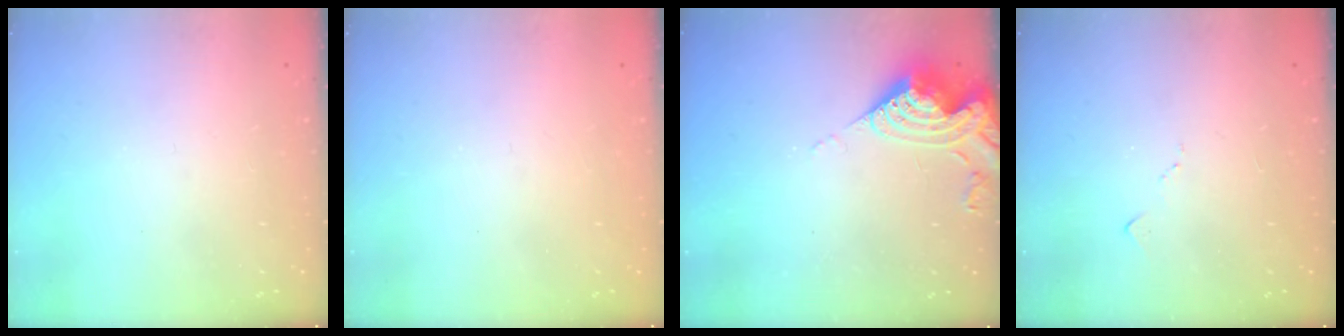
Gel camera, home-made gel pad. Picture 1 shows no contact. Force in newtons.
{"total": 1.5, "press": 1.3, "slide": 0.9}
{"total": 10.0, "press": 9.9, "slide": 1.0}
{"total": 5.6, "press": 5.5, "slide": 0.8}